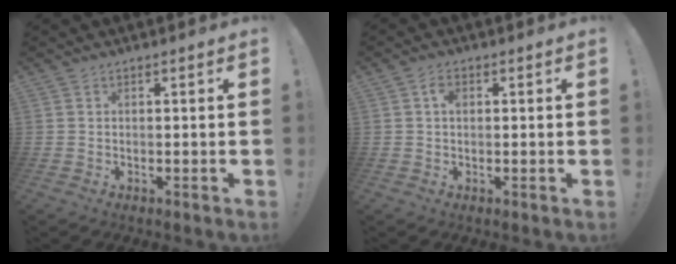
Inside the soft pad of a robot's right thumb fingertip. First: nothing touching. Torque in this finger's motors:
{"motor_torque": [0.03, 0.03, 0.12, -0.07, 0.01]}